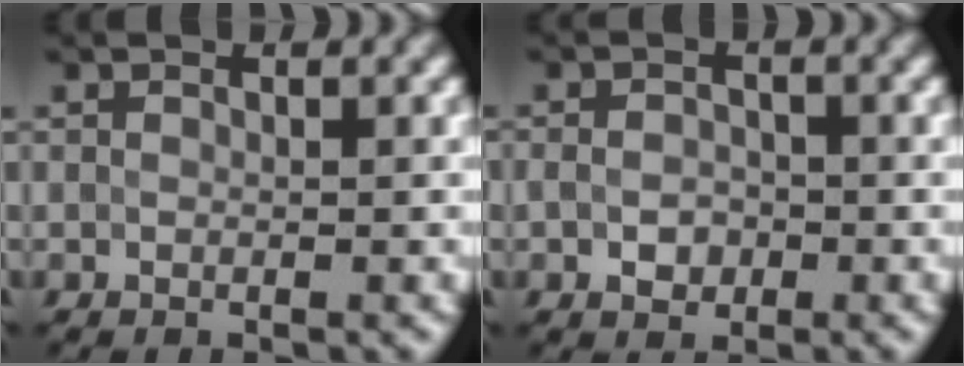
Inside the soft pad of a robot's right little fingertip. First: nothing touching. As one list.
[{"total": 2.1, "force": [-0.6, 1.5, 1.2], "torque": [-0.027, -0.002, -0.012]}]